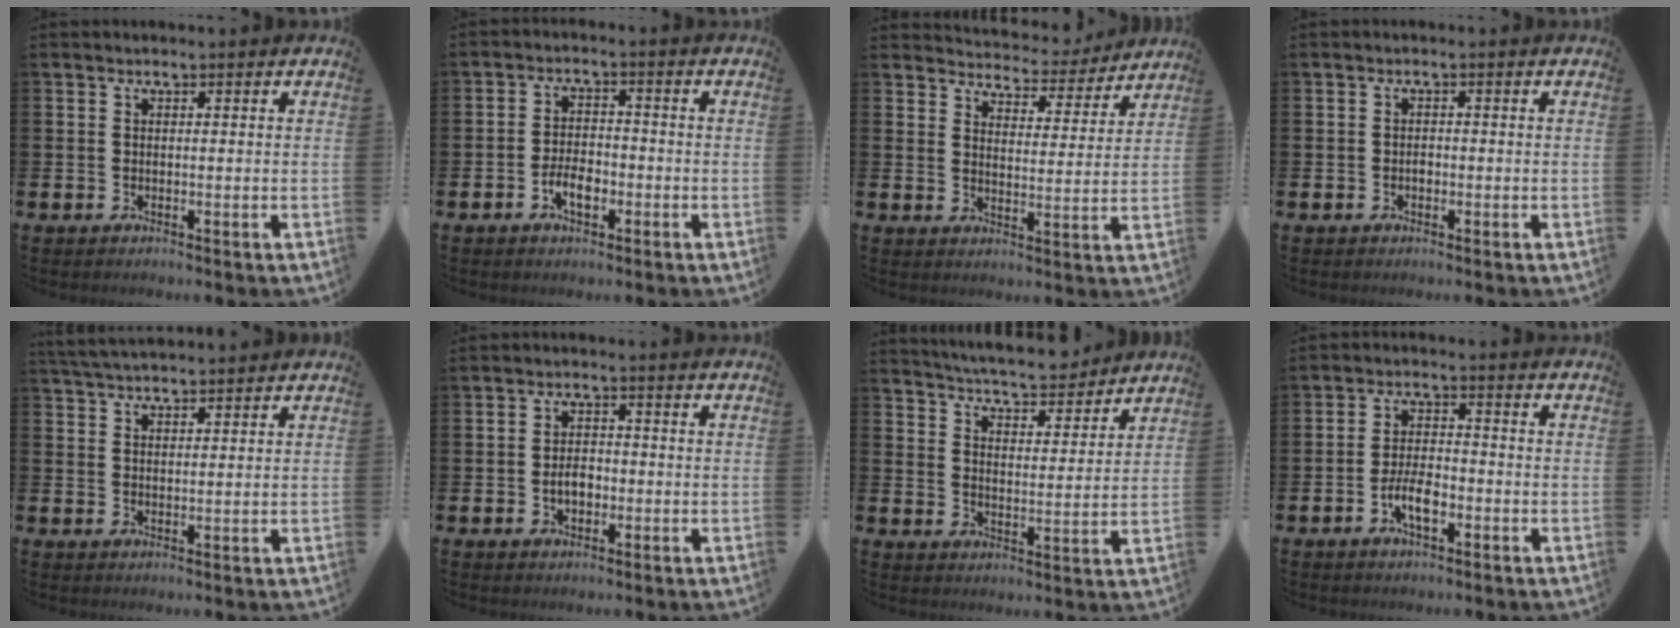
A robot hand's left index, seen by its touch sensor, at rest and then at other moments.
{"total": 3.8, "force": [-1.5, 2.0, 2.8], "torque": [-0.046, 0.004, -0.028]}
{"total": 5.1, "force": [5.0, 1.1, 0.2], "torque": [-0.014, -0.042, 0.083]}
{"total": 0.8, "force": [-0.3, 0.6, 0.5], "torque": [-0.005, 0.001, -0.007]}
{"total": 3.5, "force": [3.4, 0.3, 0.8], "torque": [-0.022, -0.011, 0.064]}
{"total": 2.9, "force": [-0.7, 1.9, 2.1], "torque": [-0.019, -0.004, -0.019]}
{"total": 6.3, "force": [6.2, 0.5, 1.0], "torque": [-0.038, -0.043, 0.108]}
{"total": 4.4, "force": [-1.8, 1.8, 3.6], "torque": [-0.065, 0.005, -0.035]}